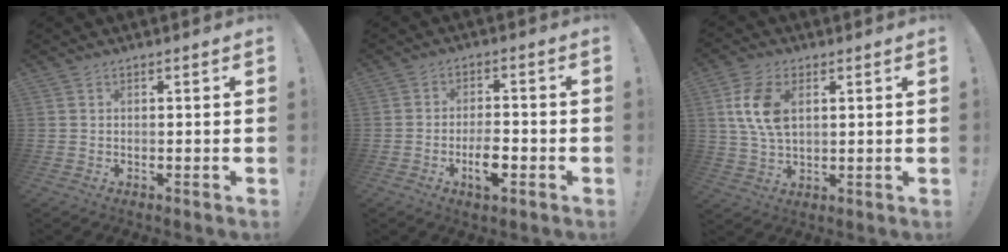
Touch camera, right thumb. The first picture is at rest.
{"total": 6.7, "force": [-2.8, 3.3, 5.1], "torque": [-0.081, 0.011, -0.048]}
{"total": 11.1, "force": [3.3, 6.8, 8.1], "torque": [-0.158, 0.001, 0.061]}